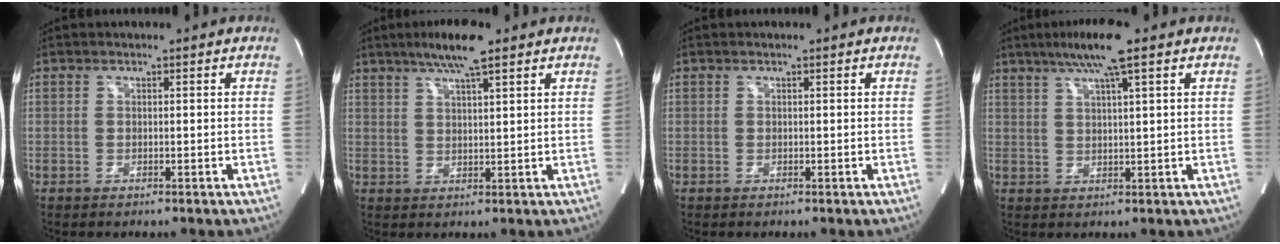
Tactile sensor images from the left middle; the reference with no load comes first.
{"total": 7.0, "force": [4.9, 0.6, 5.0], "torque": [-0.092, 0.012, 0.083]}
{"total": 0.0}
{"total": 7.4, "force": [4.6, -0.2, 5.7], "torque": [-0.105, 0.014, 0.080]}